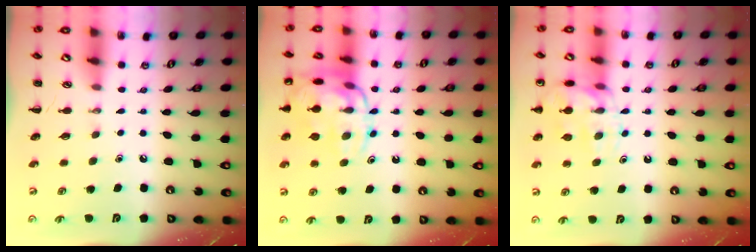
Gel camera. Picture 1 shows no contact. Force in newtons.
{"total": 16.4, "press": 16.4, "slide": 0.5}
{"total": 13.5, "press": 13.5, "slide": 1.2}